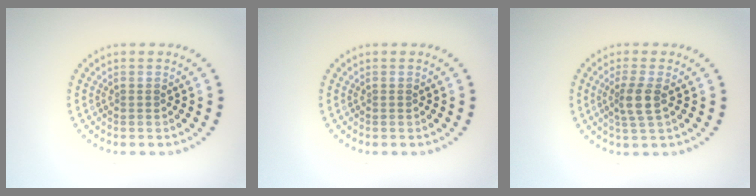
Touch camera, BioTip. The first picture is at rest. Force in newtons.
{"total": 0.0}
{"total": 2.4, "press": 2.0, "slide": 1.4}